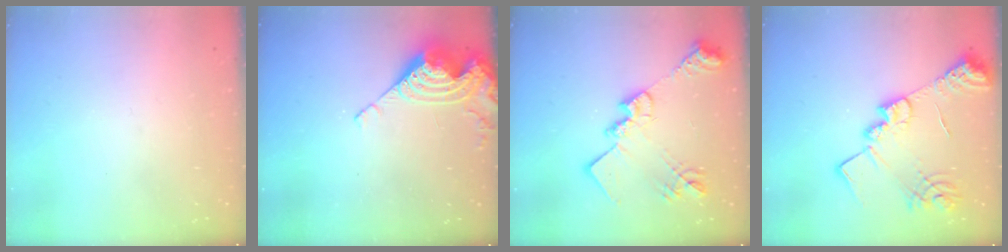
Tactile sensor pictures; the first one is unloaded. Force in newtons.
{"total": 11.9, "press": 11.9, "slide": 0.8}
{"total": 20.9, "press": 20.9, "slide": 1.4}
{"total": 18.1, "press": 18.0, "slide": 1.8}